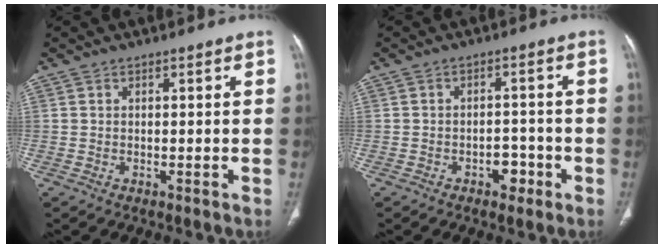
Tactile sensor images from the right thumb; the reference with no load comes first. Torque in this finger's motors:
{"motor_torque": [2.79, 2.22, 0.47, -0.37, -0.01]}